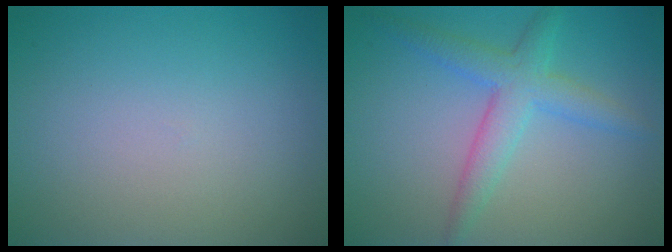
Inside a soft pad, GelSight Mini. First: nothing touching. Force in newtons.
{"total": 3.7, "press": 3.7, "slide": 0.2}